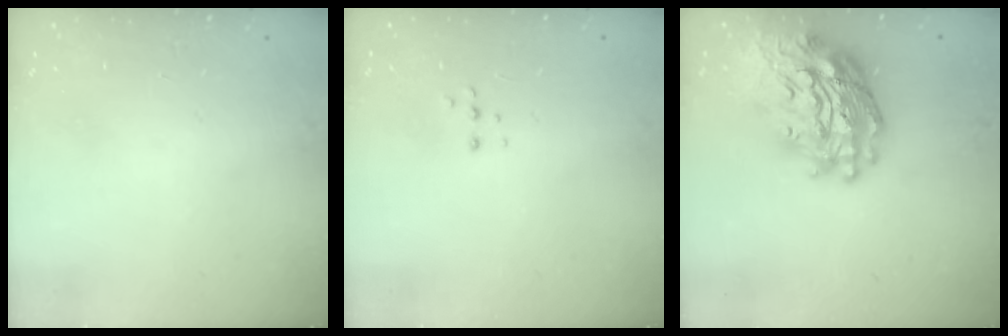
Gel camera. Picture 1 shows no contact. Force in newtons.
{"total": 4.0, "press": 3.9, "slide": 0.8}
{"total": 24.3, "press": 24.2, "slide": 2.6}